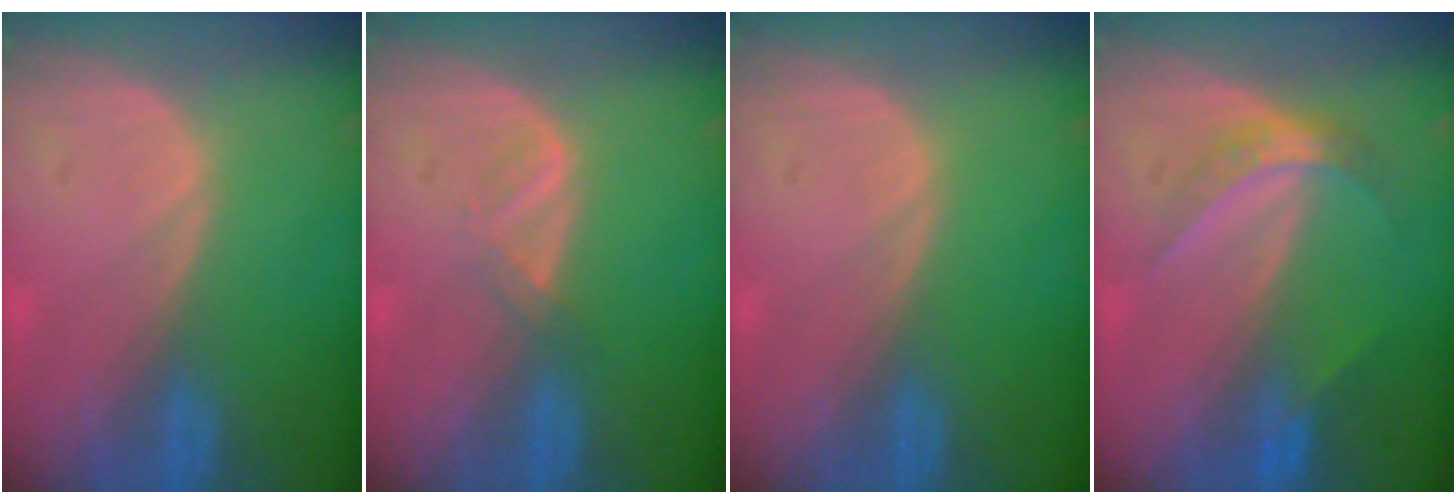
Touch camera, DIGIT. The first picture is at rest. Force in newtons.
{"total": 1.8, "press": 1.7, "slide": 0.3}
{"total": 0.0}
{"total": 4.7, "press": 4.2, "slide": 2.1}